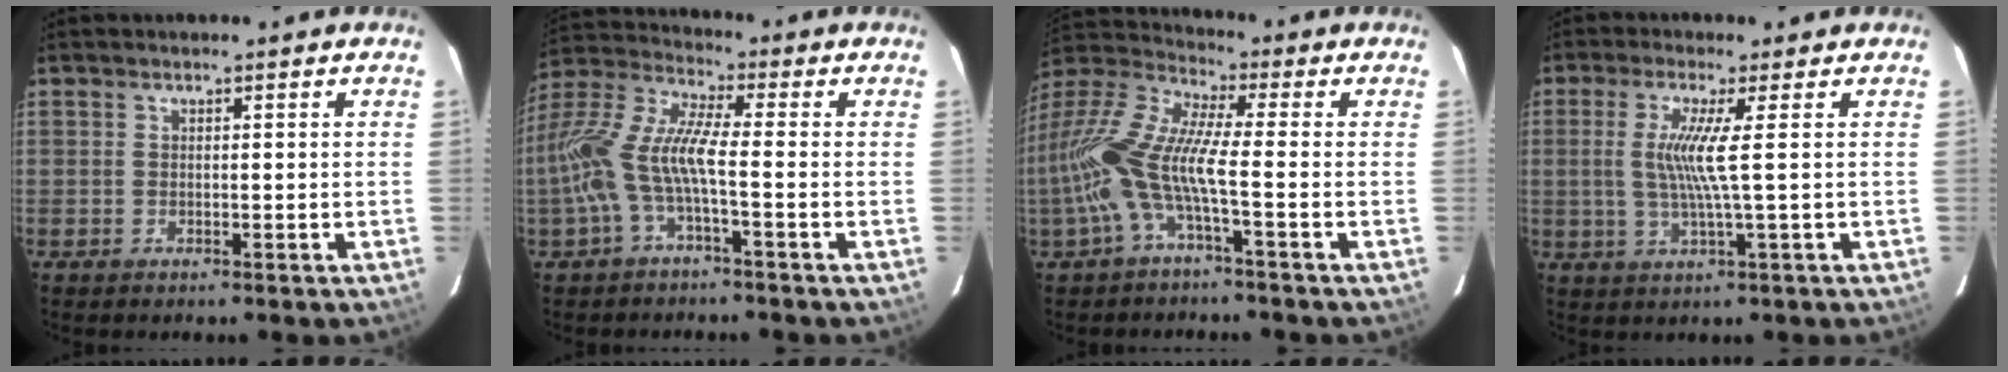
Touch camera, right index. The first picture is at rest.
{"total": 11.7, "force": [-3.1, 2.1, 11.1], "torque": [-0.233, 0.004, -0.064]}
{"total": 12.9, "force": [-2.8, 1.9, 12.4], "torque": [-0.250, 0.002, -0.062]}
{"total": 6.1, "force": [0.6, -1.1, 6.0], "torque": [-0.120, -0.005, 0.014]}